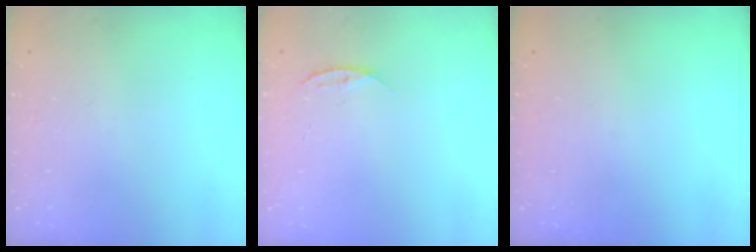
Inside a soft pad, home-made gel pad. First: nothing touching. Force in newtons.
{"total": 4.0, "press": 4.0, "slide": 0.4}
{"total": 0.0}